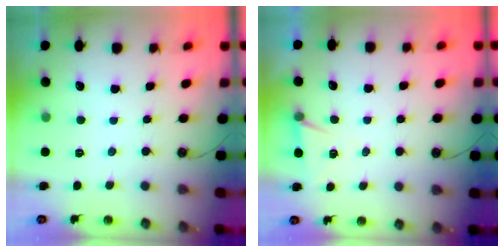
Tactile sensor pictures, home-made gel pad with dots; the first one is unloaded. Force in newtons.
{"total": 6.2, "press": 4.2, "slide": 4.5}